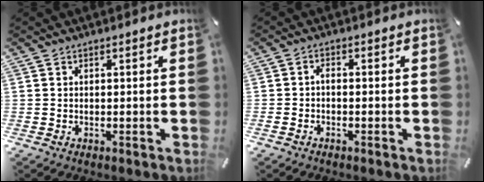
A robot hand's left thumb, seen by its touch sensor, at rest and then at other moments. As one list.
[{"total": 1.4, "force": [-0.8, 0.5, 1.1], "torque": [-0.020, 0.003, -0.016]}]